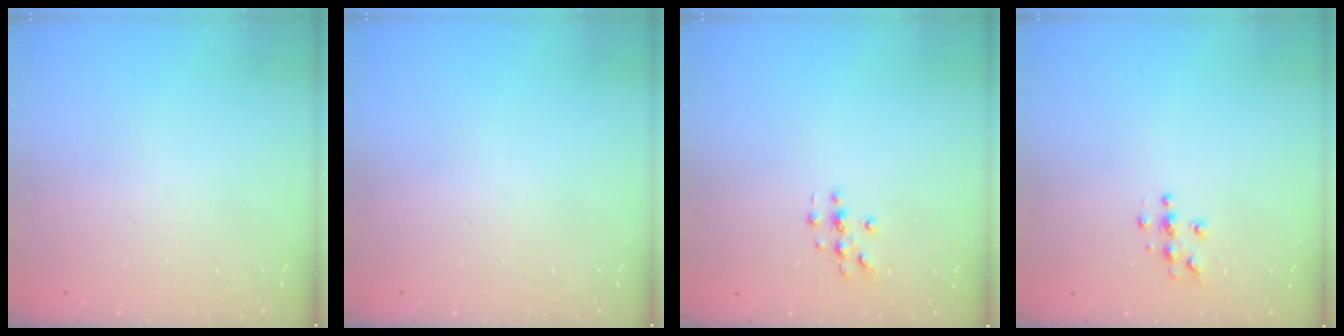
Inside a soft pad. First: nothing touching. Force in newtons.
{"total": 0.0}
{"total": 2.7, "press": 2.7, "slide": 0.3}
{"total": 3.8, "press": 3.8, "slide": 0.3}